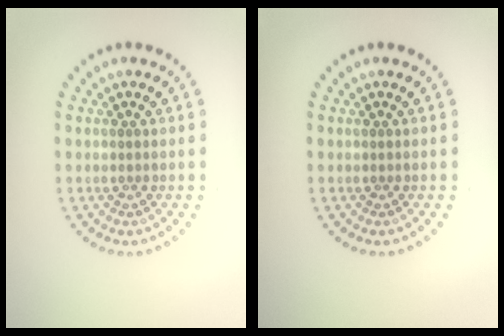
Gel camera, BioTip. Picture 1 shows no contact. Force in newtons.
{"total": 0.0}